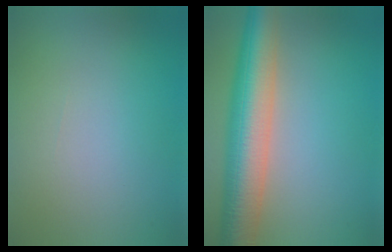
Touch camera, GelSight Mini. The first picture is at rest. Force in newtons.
{"total": 9.5, "press": 9.5, "slide": 0.7}